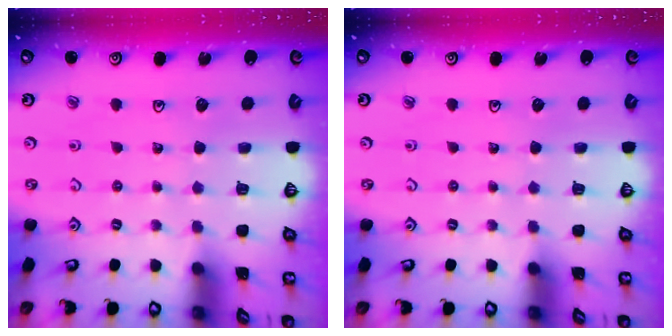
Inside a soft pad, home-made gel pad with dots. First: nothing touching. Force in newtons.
{"total": 0.0}